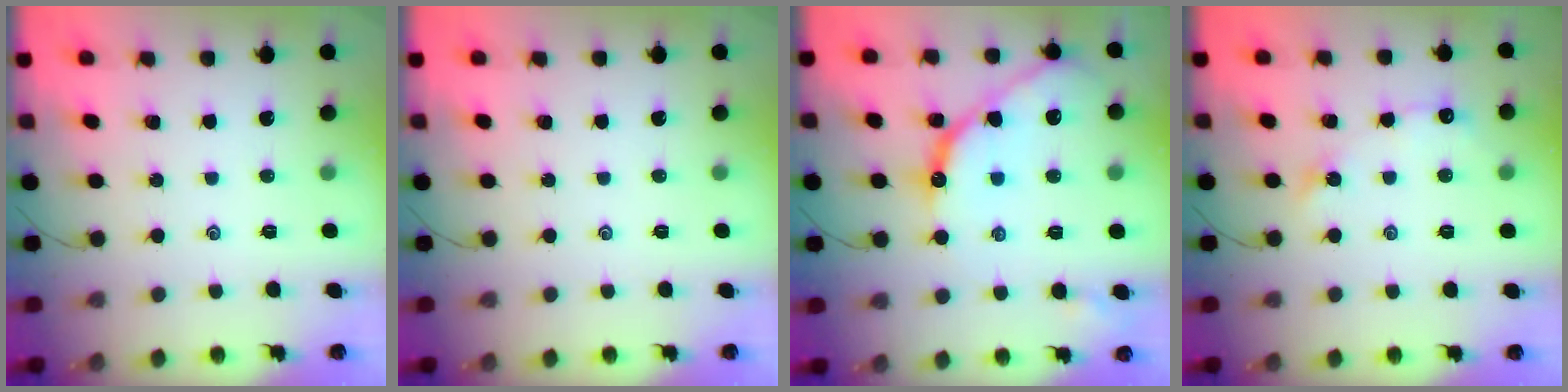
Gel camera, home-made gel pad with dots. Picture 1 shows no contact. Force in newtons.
{"total": 0.0}
{"total": 12.6, "press": 12.6, "slide": 1.0}
{"total": 4.2, "press": 4.2, "slide": 0.5}